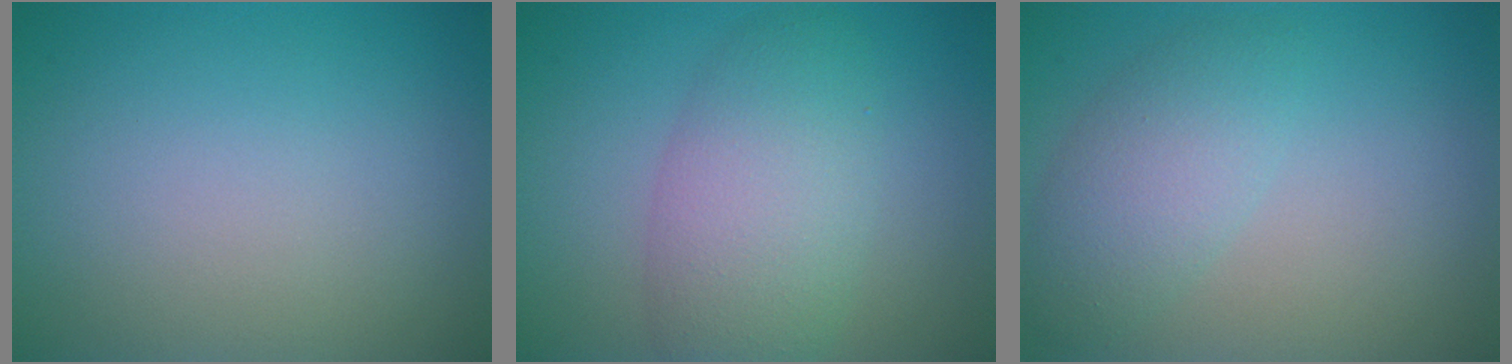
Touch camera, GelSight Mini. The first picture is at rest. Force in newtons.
{"total": 5.6, "press": 5.6, "slide": 0.2}
{"total": 3.4, "press": 3.4, "slide": 0.2}